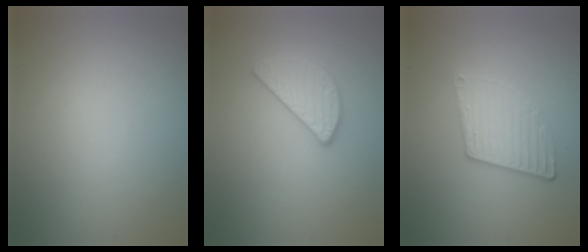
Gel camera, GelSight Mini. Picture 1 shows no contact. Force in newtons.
{"total": 2.8, "press": 2.6, "slide": 0.9}
{"total": 3.6, "press": 2.9, "slide": 2.1}